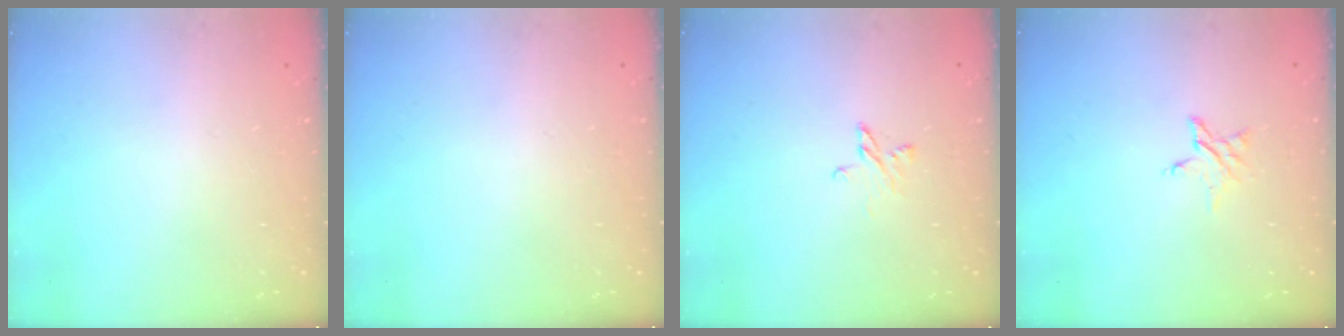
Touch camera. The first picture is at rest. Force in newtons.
{"total": 0.0}
{"total": 3.8, "press": 3.8, "slide": 0.4}
{"total": 3.3, "press": 3.3, "slide": 0.3}